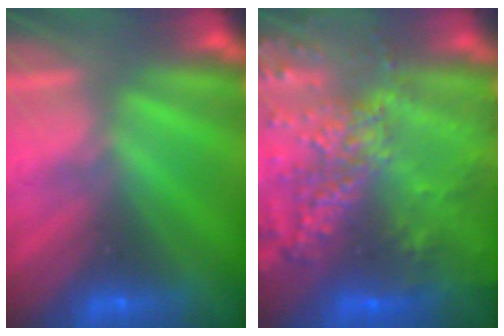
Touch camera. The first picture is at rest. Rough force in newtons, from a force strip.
{"total": 5.8}